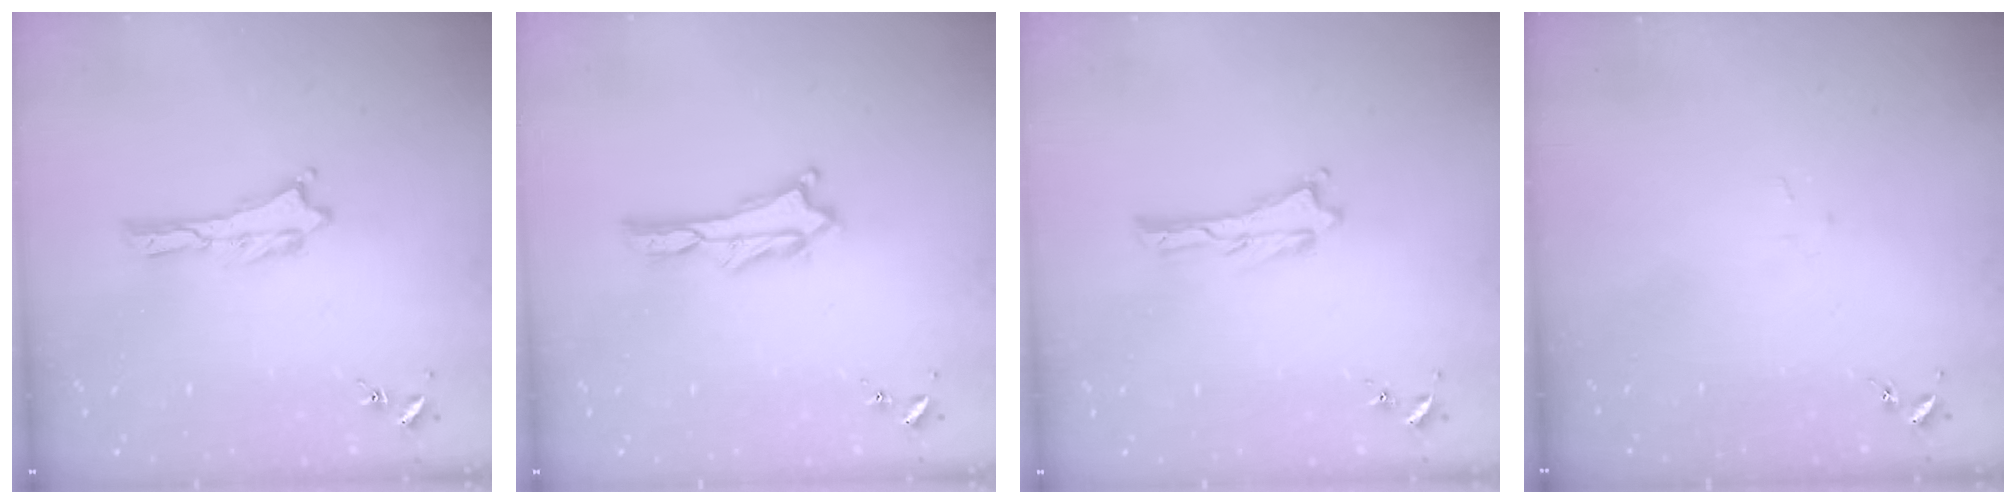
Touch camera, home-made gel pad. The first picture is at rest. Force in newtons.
{"total": 0.9, "press": 0.9, "slide": 0.2}
{"total": 0.0}
{"total": 1.0, "press": 1.0, "slide": 0.1}